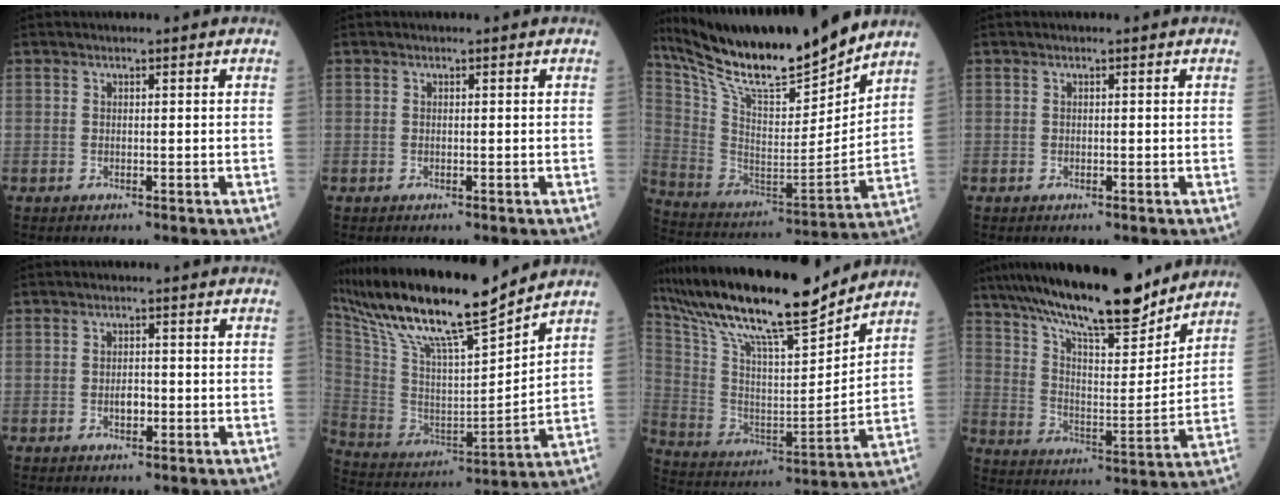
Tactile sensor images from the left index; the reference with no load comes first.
{"total": 0.0}
{"total": 22.3, "force": [19.4, 2.5, 10.7], "torque": [-0.204, -0.014, 0.337]}
{"total": 0.0}
{"total": 1.9, "force": [-0.5, 1.0, 1.5], "torque": [-0.024, 0.003, -0.008]}
{"total": 20.3, "force": [16.7, 1.3, 11.4], "torque": [-0.222, 0.006, 0.307]}
{"total": 22.0, "force": [18.6, 2.0, 11.5], "torque": [-0.219, 0.005, 0.323]}
{"total": 20.5, "force": [17.0, 3.3, 11.1], "torque": [-0.191, 0.006, 0.281]}